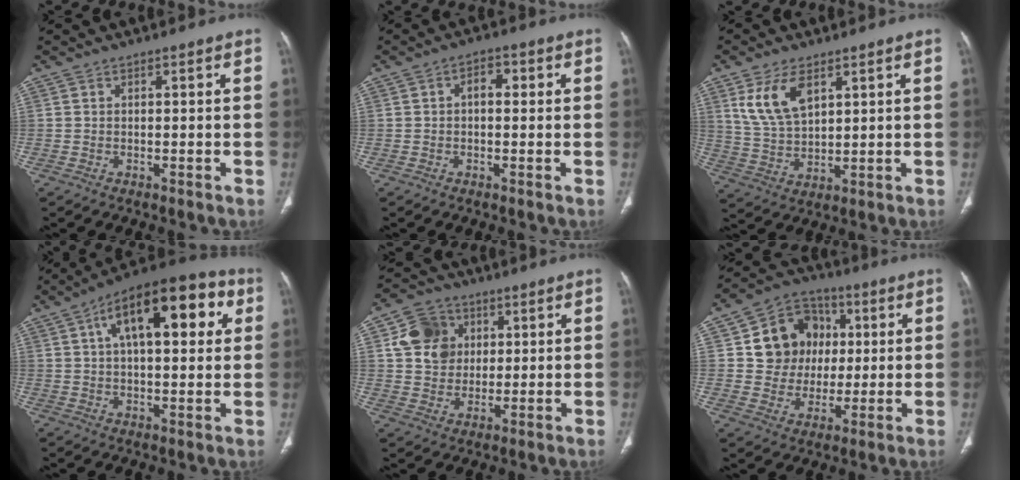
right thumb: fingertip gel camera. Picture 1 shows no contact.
{"total": 3.2, "force": [0.4, 1.9, 2.6], "torque": [-0.032, 0.009, 0.002]}
{"total": 9.6, "force": [4.6, 4.9, 6.8], "torque": [-0.126, -0.015, 0.100]}
{"total": 20.1, "force": [6.5, 8.9, 16.8], "torque": [-0.225, 0.022, 0.090]}
{"total": 10.2, "force": [2.8, 8.6, 4.7], "torque": [-0.055, -0.005, 0.050]}
{"total": 13.4, "force": [2.5, 12.1, 5.4], "torque": [-0.042, 0.009, 0.045]}